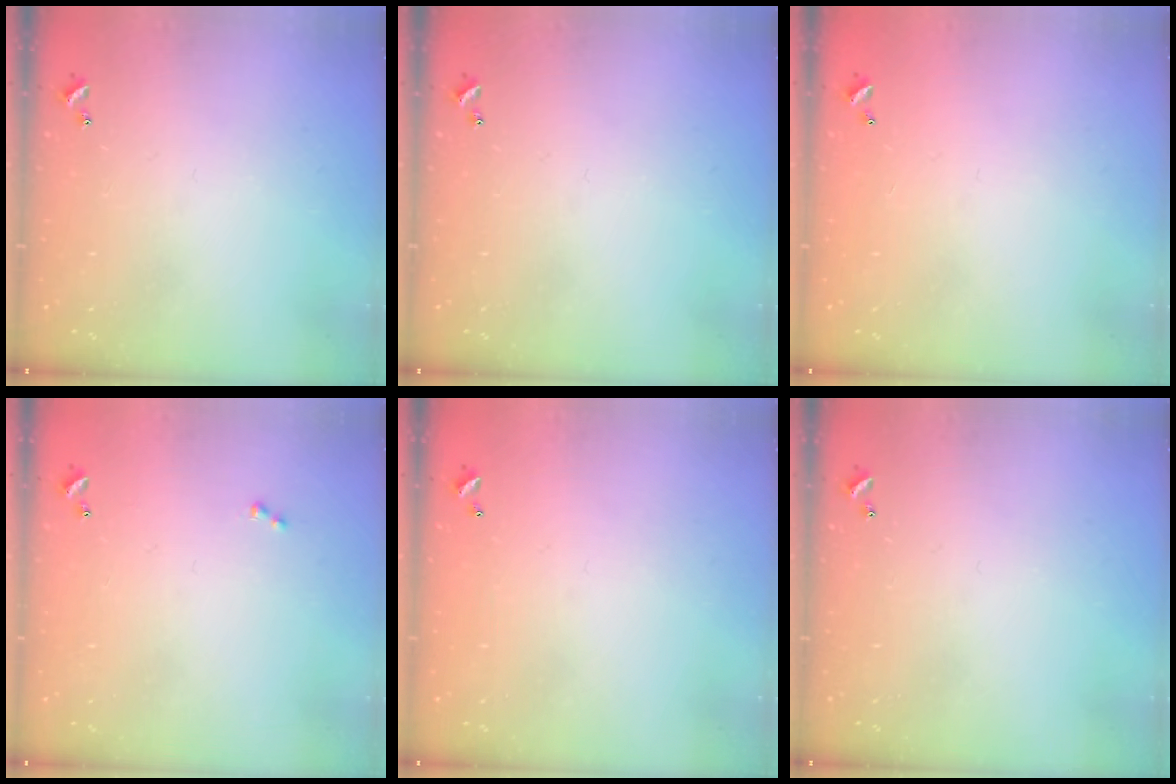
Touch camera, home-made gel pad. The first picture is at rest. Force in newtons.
{"total": 0.0}
{"total": 3.0, "press": 3.0, "slide": 0.1}
{"total": 0.7, "press": 0.6, "slide": 0.4}
{"total": 2.7, "press": 2.7, "slide": 0.1}
{"total": 0.0}